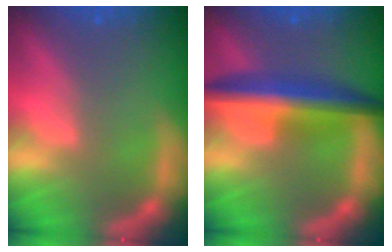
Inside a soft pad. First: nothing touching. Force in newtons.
{"total": 7.0}